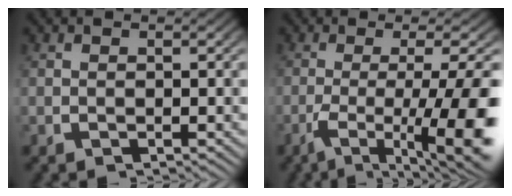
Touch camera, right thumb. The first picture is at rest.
{"total": 11.4, "force": [-2.6, 5.0, 9.9], "torque": [-0.164, -0.037, -0.014]}